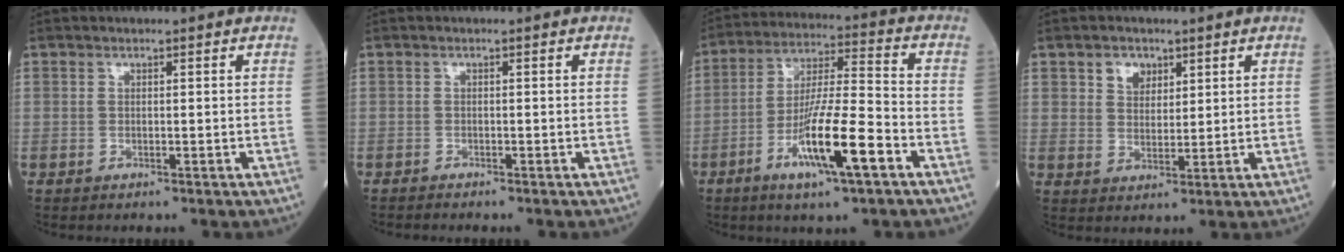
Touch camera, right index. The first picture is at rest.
{"total": 0.7, "force": [-0.7, -0.1, 0.0], "torque": [-0.003, -0.002, -0.016]}
{"total": 13.4, "force": [-5.8, 1.0, 12.0], "torque": [-0.221, -0.010, -0.105]}
{"total": 3.8, "force": [2.1, 2.7, 1.6], "torque": [-0.027, 0.005, 0.040]}